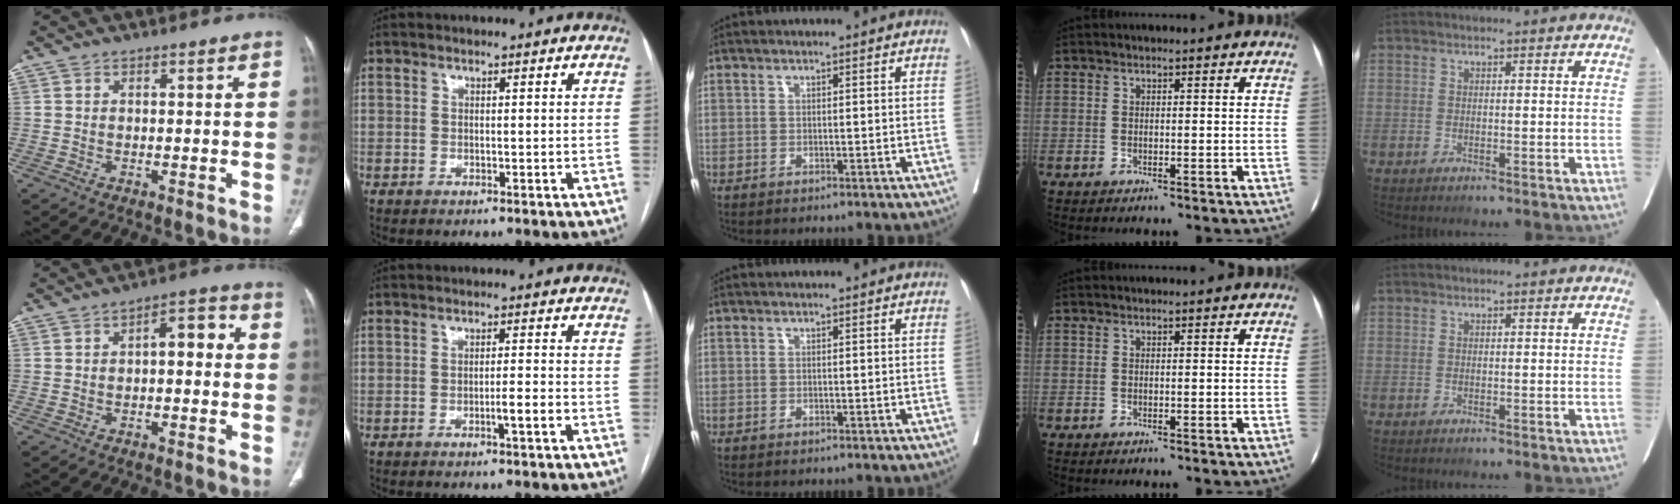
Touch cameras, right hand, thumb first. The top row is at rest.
{"thumb": {"total": 6.1, "force": [0.2, 3.0, 5.3], "torque": [-0.054, 0.027, -0.007]}, "index": {"total": 2.7, "force": [-1.1, -0.1, 2.5], "torque": [-0.038, -0.002, -0.020]}}